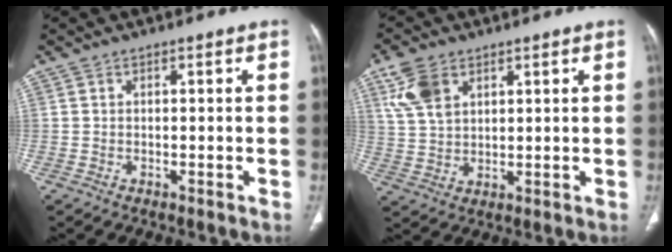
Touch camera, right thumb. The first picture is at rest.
{"total": 8.1, "force": [4.0, 5.0, 4.9], "torque": [-0.092, -0.007, 0.086]}